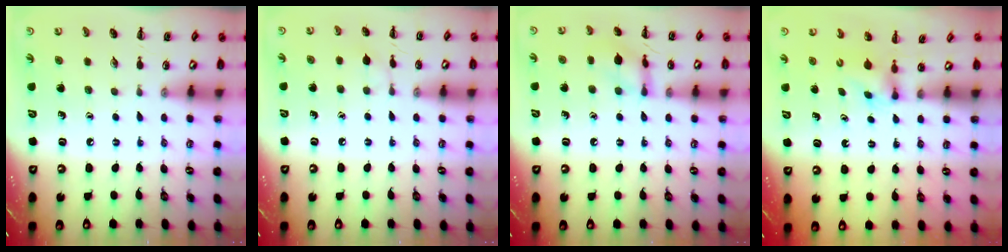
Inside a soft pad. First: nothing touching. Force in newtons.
{"total": 5.2, "press": 4.9, "slide": 1.8}
{"total": 9.7, "press": 9.7, "slide": 0.5}
{"total": 2.2, "press": 1.9, "slide": 1.0}